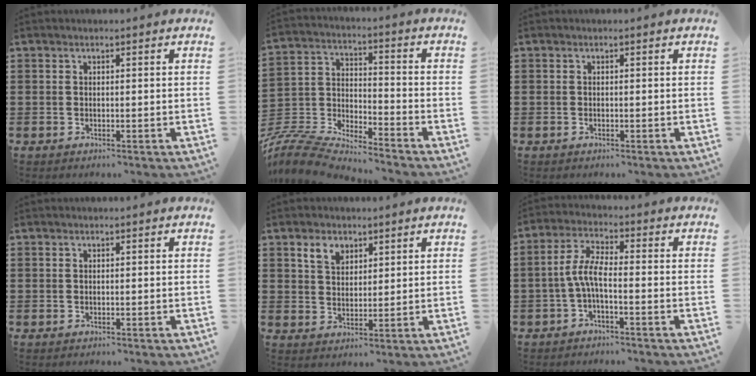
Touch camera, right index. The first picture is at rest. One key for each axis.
{"total": 7.1, "fx": -6.9, "fy": 0.9, "fz": 1.3, "tx": -0.048, "ty": -0.009, "tz": -0.146}
{"total": 0.0}
{"total": 0.0}
{"total": 4.1, "fx": 2.4, "fy": 3.3, "fz": -0.1, "tx": -0.020, "ty": 0.007, "tz": 0.044}
{"total": 5.1, "fx": -1.6, "fy": 1.4, "fz": 4.6, "tx": -0.112, "ty": -0.003, "tz": -0.040}